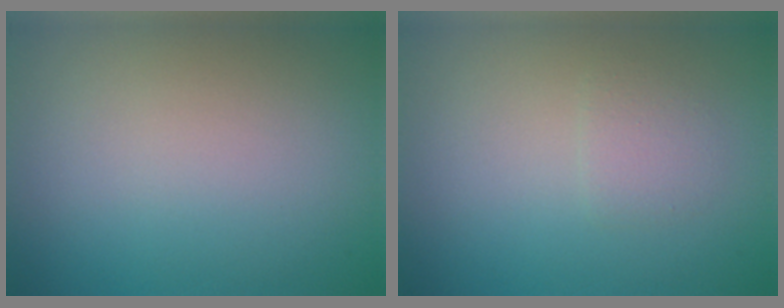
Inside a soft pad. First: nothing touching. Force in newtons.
{"total": 1.3, "press": 1.3, "slide": 0.1}